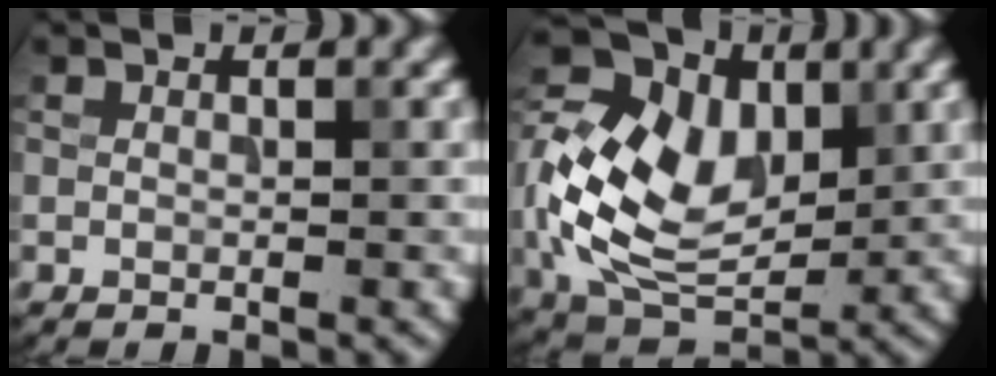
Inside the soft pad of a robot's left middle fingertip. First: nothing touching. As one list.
[{"total": 12.4, "force": [1.3, 8.7, 8.8], "torque": [-0.196, 0.024, 0.041]}]